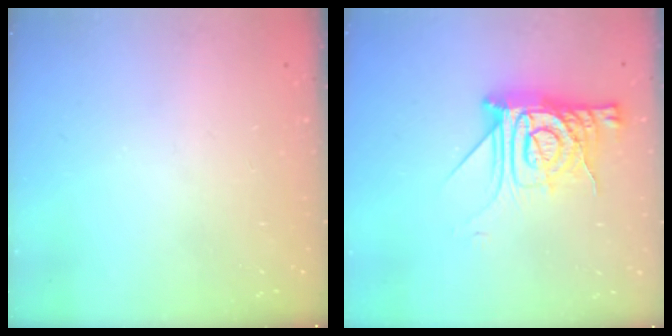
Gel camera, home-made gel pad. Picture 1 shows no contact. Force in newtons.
{"total": 15.8, "press": 15.7, "slide": 1.6}